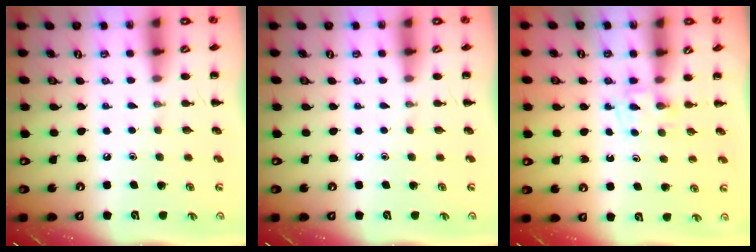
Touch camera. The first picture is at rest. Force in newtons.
{"total": 0.0}
{"total": 4.5, "press": 4.2, "slide": 1.4}